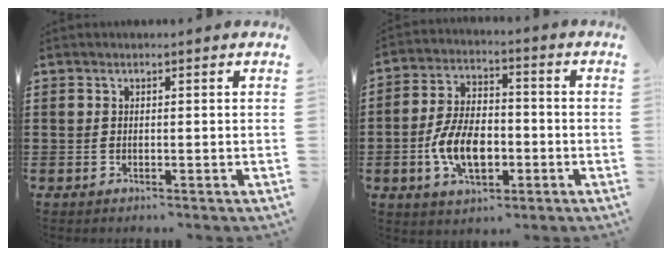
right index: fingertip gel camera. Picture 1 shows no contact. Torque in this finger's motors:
{"motor_torque": [1.17, 0.97, 0.29, 0.21]}